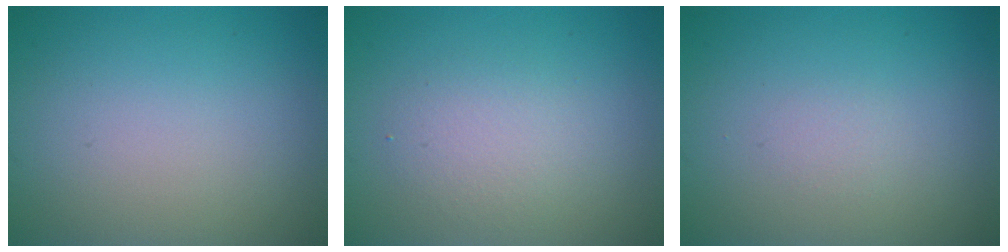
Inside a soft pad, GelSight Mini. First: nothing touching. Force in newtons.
{"total": 2.4, "press": 2.4, "slide": 0.1}
{"total": 0.6, "press": 0.6, "slide": 0.1}